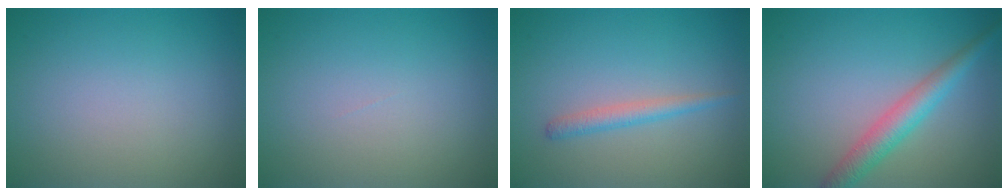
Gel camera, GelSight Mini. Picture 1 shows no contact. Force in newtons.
{"total": 0.0}
{"total": 1.7, "press": 1.7, "slide": 0.0}
{"total": 3.5, "press": 3.5, "slide": 0.0}